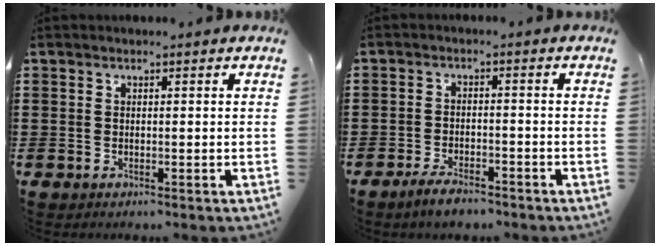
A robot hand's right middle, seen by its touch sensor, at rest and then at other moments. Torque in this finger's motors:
{"motor_torque": [1.40, -0.74, 0.06, 0.07]}